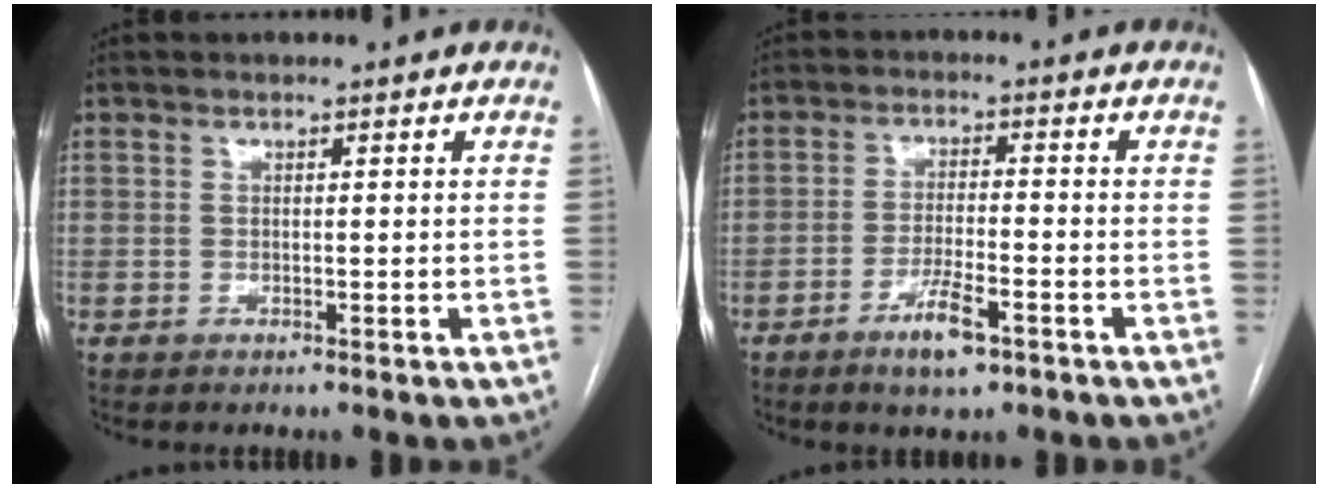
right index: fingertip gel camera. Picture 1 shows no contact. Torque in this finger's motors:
{"motor_torque": [0.63, -0.02, 0.29, 0.07]}